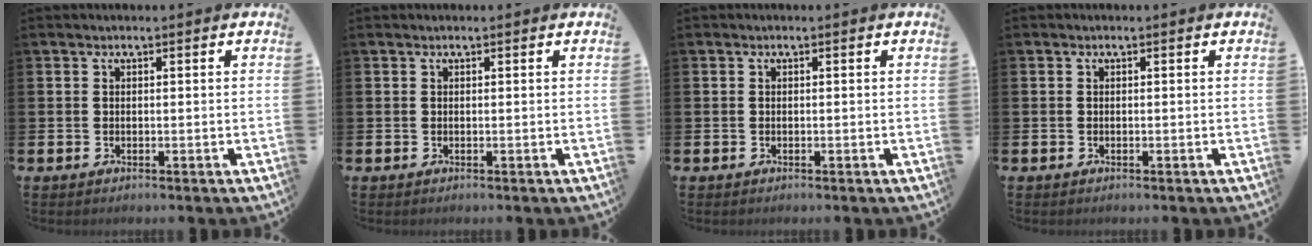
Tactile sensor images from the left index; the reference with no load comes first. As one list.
[{"total": 0.0}, {"total": 0.0}, {"total": 0.0}]